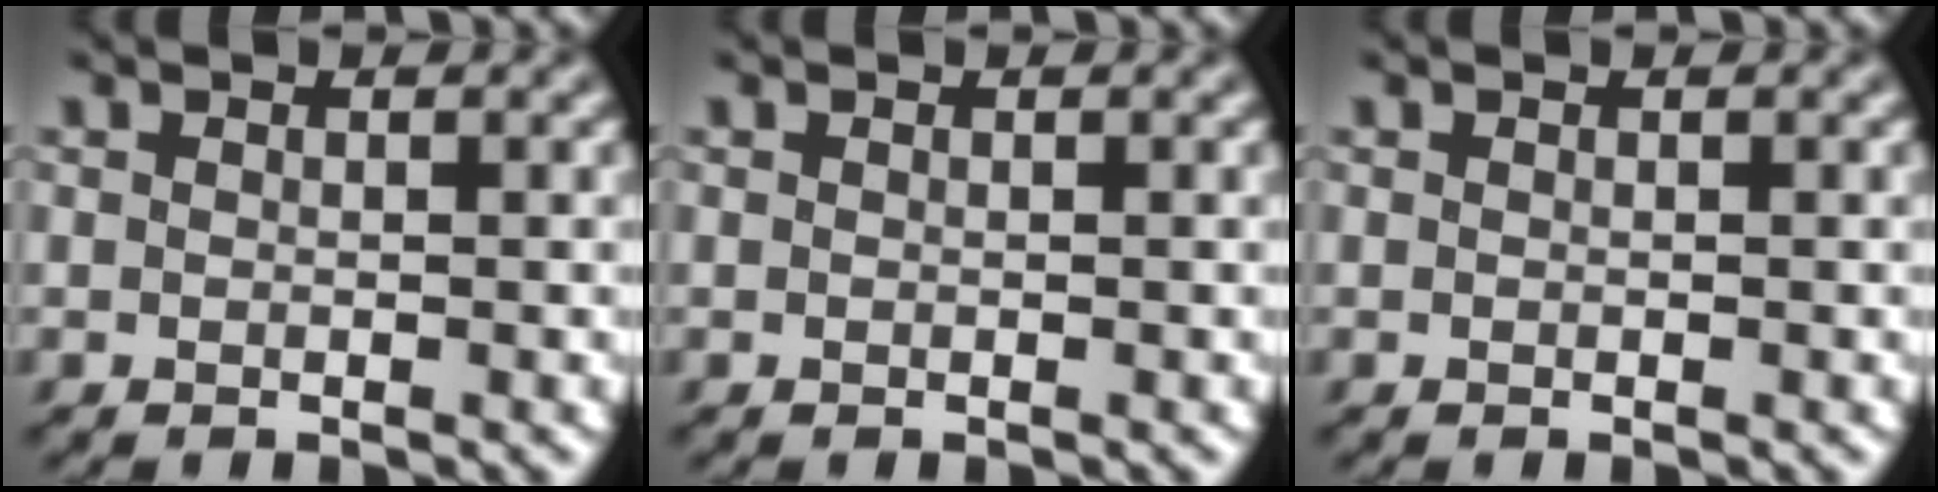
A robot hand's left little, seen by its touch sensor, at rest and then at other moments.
{"total": 0.0}
{"total": 0.0}